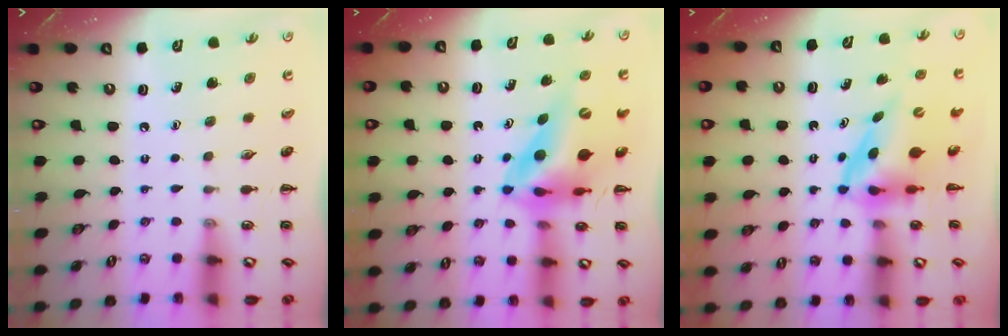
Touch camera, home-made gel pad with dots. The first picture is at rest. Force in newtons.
{"total": 12.2, "press": 11.6, "slide": 3.6}
{"total": 3.8, "press": 3.7, "slide": 0.6}